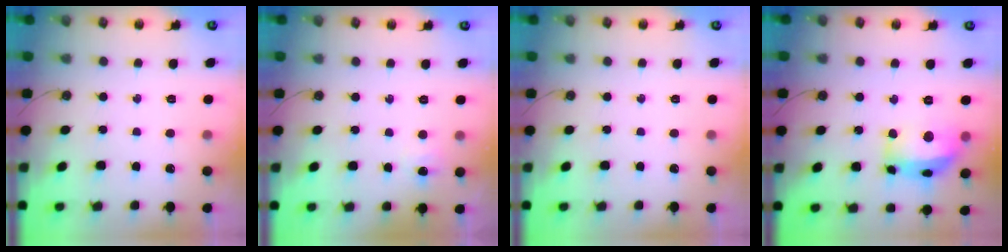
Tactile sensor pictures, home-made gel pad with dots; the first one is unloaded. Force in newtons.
{"total": 4.9, "press": 4.8, "slide": 1.1}
{"total": 0.0}
{"total": 15.6, "press": 15.4, "slide": 1.9}